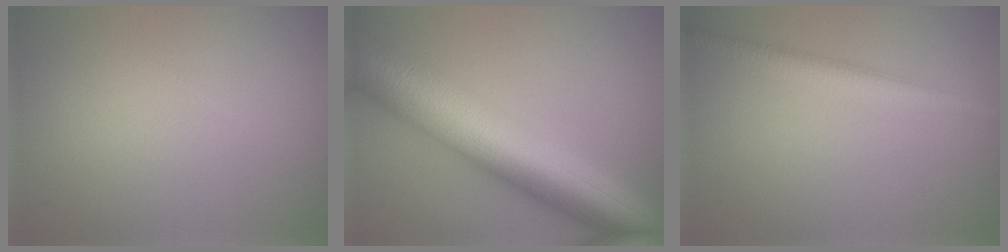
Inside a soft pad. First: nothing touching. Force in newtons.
{"total": 12.8, "press": 12.8, "slide": 0.2}
{"total": 2.6, "press": 2.6, "slide": 0.0}